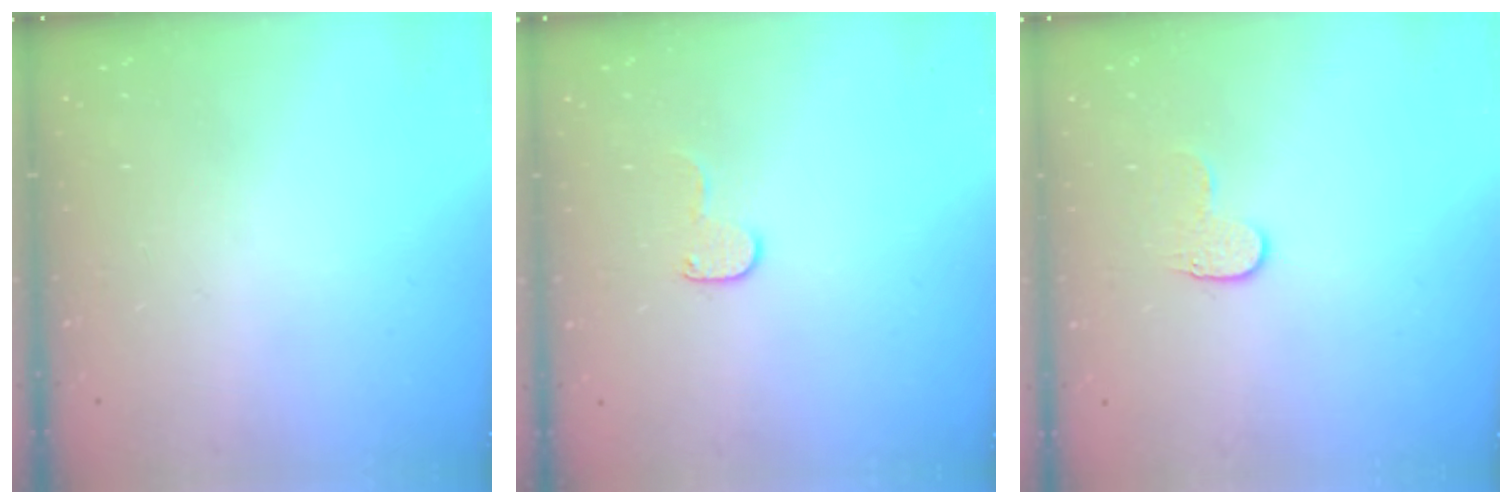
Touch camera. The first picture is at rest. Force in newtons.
{"total": 5.6, "press": 5.5, "slide": 0.5}
{"total": 5.8, "press": 5.8, "slide": 0.5}